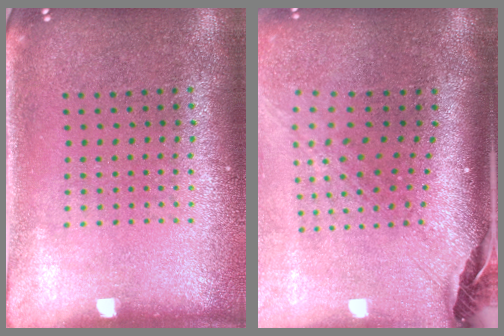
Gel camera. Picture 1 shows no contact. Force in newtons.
{"total": 3.0, "press": 2.1, "slide": 2.1}